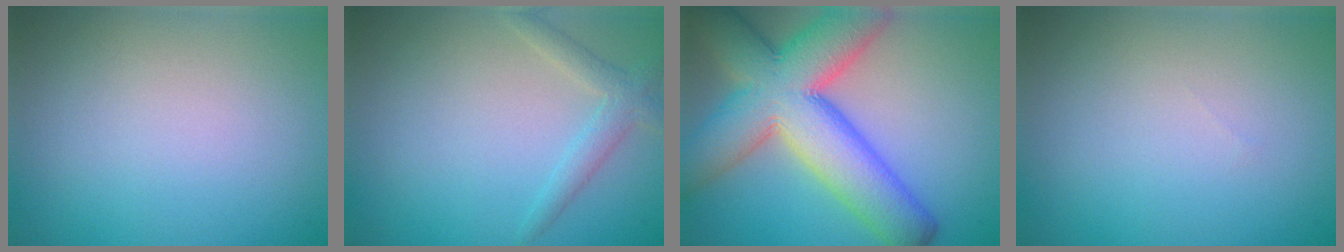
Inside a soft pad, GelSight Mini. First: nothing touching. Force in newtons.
{"total": 2.0, "press": 2.0, "slide": 0.1}
{"total": 12.0, "press": 12.0, "slide": 0.7}
{"total": 0.0}